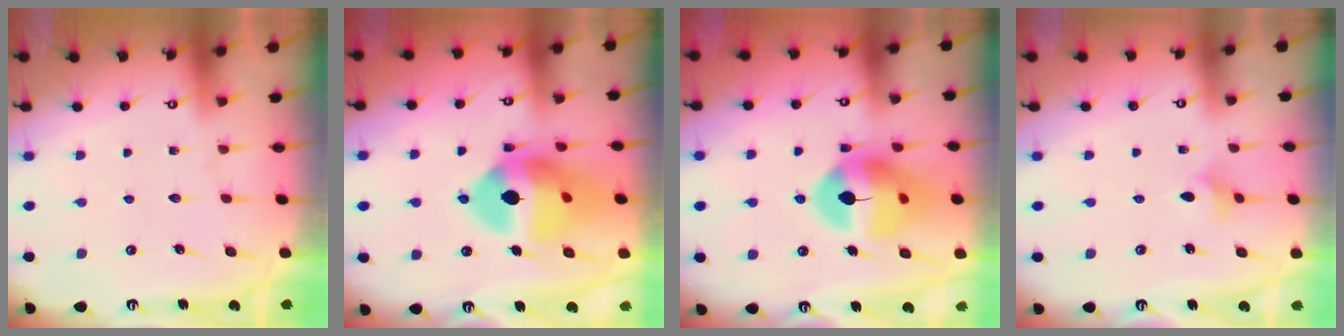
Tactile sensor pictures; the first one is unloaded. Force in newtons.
{"total": 18.2, "press": 18.0, "slide": 2.0}
{"total": 14.9, "press": 14.8, "slide": 1.8}
{"total": 3.4, "press": 3.4, "slide": 0.7}